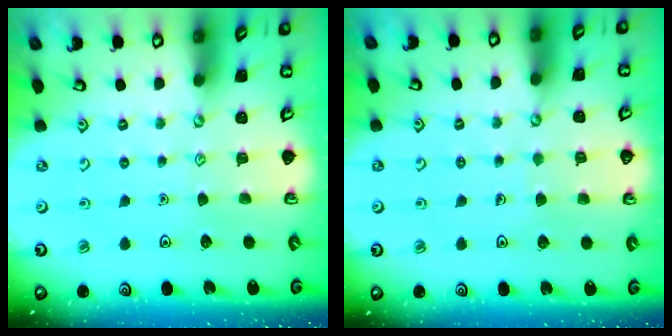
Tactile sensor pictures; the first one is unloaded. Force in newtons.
{"total": 2.6, "press": 2.6, "slide": 0.2}